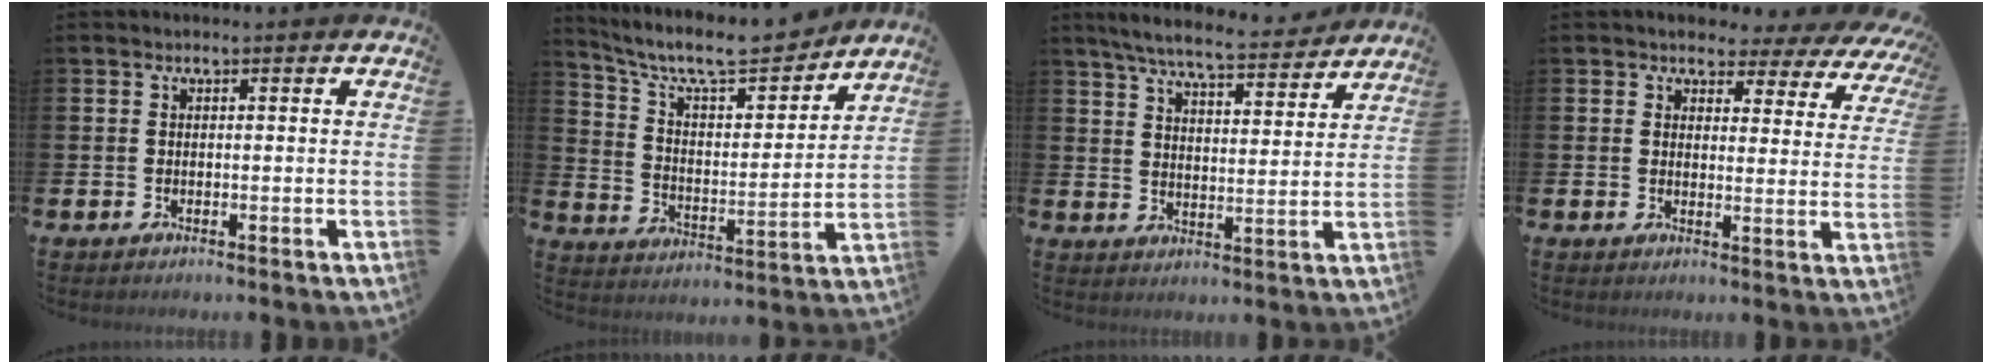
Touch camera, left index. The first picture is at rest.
{"total": 9.7, "force": [8.7, 2.3, 3.5], "torque": [-0.096, -0.065, 0.150]}
{"total": 7.0, "force": [6.5, 0.7, 2.4], "torque": [-0.066, -0.039, 0.112]}
{"total": 3.4, "force": [3.0, 1.5, 0.6], "torque": [-0.016, -0.028, 0.044]}